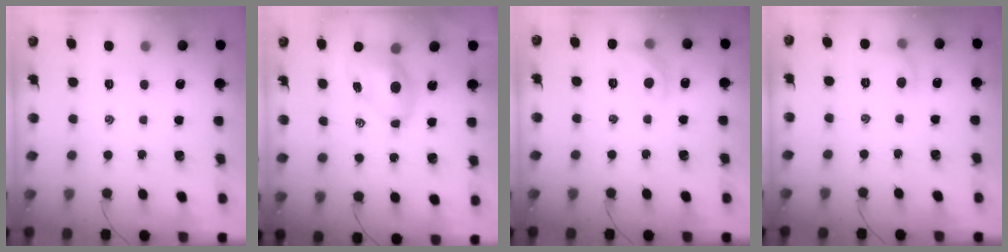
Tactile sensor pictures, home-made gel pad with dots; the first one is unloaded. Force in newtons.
{"total": 7.4, "press": 7.4, "slide": 1.0}
{"total": 8.3, "press": 8.3, "slide": 0.9}
{"total": 6.2, "press": 6.0, "slide": 1.4}